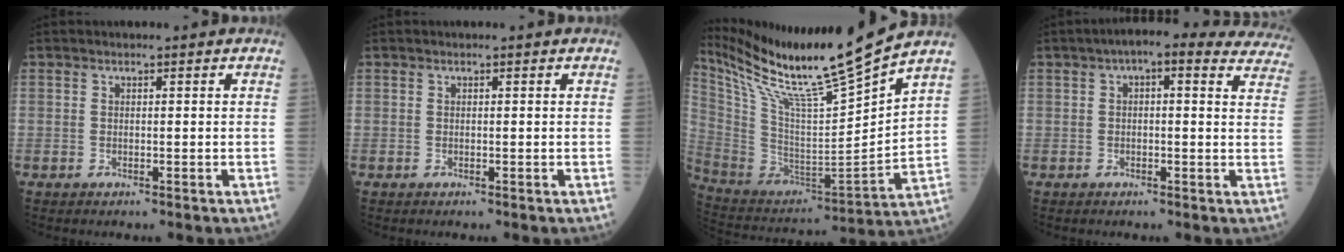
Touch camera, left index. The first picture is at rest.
{"total": 0.0}
{"total": 21.3, "force": [17.8, -1.7, 11.6], "torque": [-0.215, -0.044, 0.319]}
{"total": 14.6, "force": [11.9, 4.3, 7.3], "torque": [-0.071, 0.030, 0.119]}